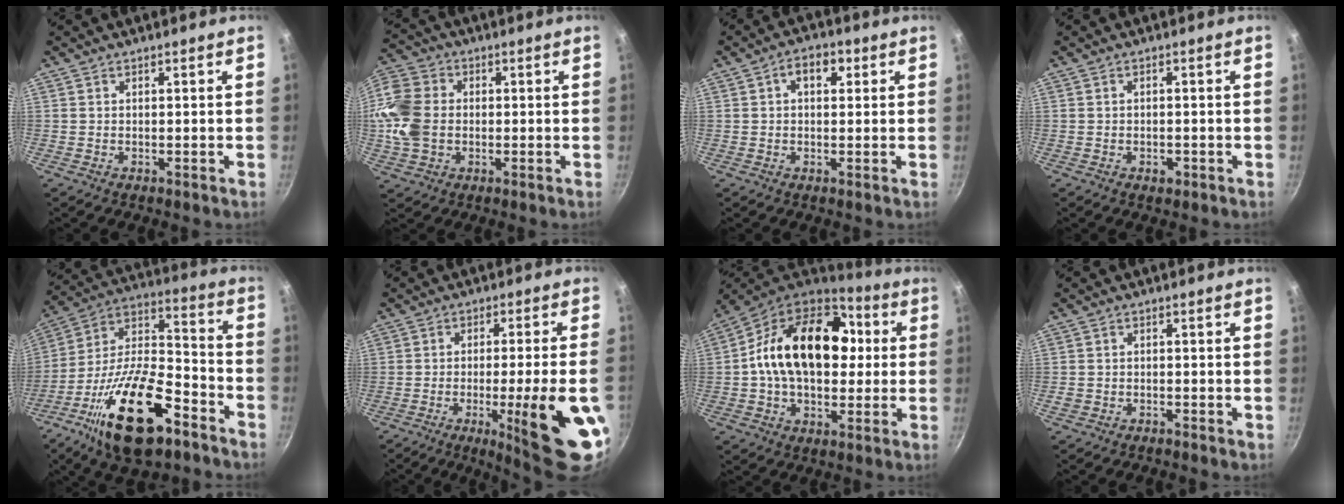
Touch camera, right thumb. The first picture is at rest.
{"total": 14.9, "force": [-0.3, 11.8, 9.1], "torque": [-0.192, 0.016, -0.018]}
{"total": 5.0, "force": [1.5, 3.3, 3.5], "torque": [-0.031, 0.007, 0.016]}
{"total": 1.8, "force": [-0.7, 1.2, 1.1], "torque": [-0.016, 0.003, -0.009]}
{"total": 25.1, "force": [-12.6, 11.0, 18.8], "torque": [-0.306, 0.062, -0.224]}
{"total": 17.9, "force": [-5.5, 2.5, 16.9], "torque": [-0.216, 0.009, -0.070]}
{"total": 23.0, "force": [2.5, 15.5, 16.8], "torque": [-0.248, 0.034, 0.026]}
{"total": 1.4, "force": [-0.9, 1.0, 0.5], "torque": [-0.018, 0.010, -0.015]}